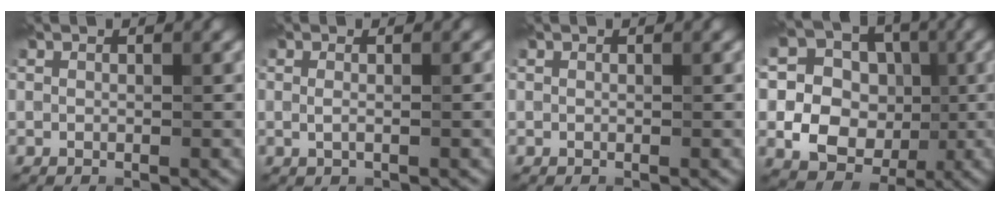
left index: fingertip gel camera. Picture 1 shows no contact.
{"total": 1.1, "force": [-0.1, 0.1, 1.1], "torque": [-0.029, -0.002, -0.002]}
{"total": 0.0}
{"total": 10.7, "force": [-1.0, 9.5, 4.6], "torque": [-0.089, 0.024, -0.038]}